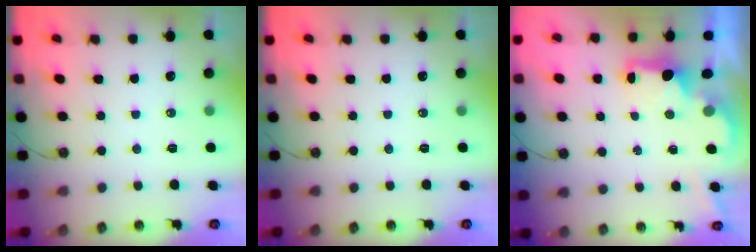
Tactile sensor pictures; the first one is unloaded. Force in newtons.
{"total": 0.0}
{"total": 2.1, "press": 2.0, "slide": 0.7}